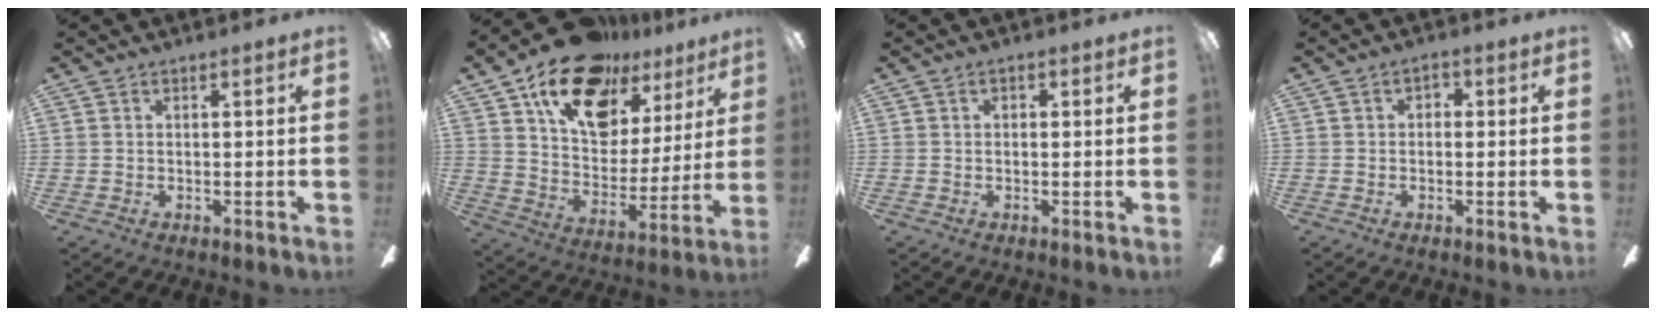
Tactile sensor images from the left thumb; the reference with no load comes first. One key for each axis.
{"total": 20.6, "fx": 13.7, "fy": 11.4, "fz": 10.3, "tx": -0.173, "ty": -0.077, "tz": 0.246}
{"total": 0.8, "fx": 0.1, "fy": 0.7, "fz": 0.3, "tx": -0.007, "ty": 0.005, "tz": 0.000}
{"total": 2.1, "fx": -0.4, "fy": 1.7, "fz": 1.2, "tx": -0.014, "ty": 0.007, "tz": -0.012}